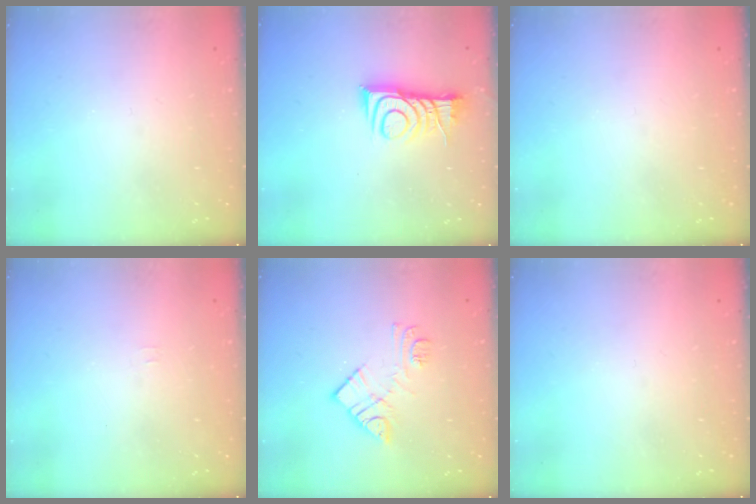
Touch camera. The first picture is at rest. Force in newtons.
{"total": 10.4, "press": 10.4, "slide": 0.0}
{"total": 0.0}
{"total": 3.9, "press": 3.8, "slide": 0.5}
{"total": 11.2, "press": 11.2, "slide": 0.6}
{"total": 0.0}